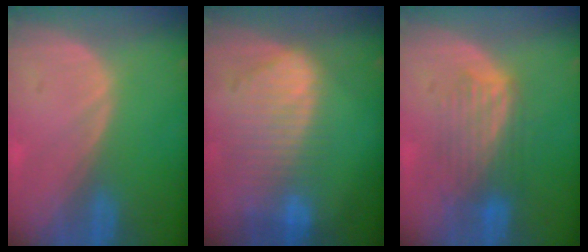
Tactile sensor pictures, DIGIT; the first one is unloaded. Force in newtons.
{"total": 10.1, "press": 8.5, "slide": 5.4}
{"total": 6.0, "press": 6.0, "slide": 0.7}